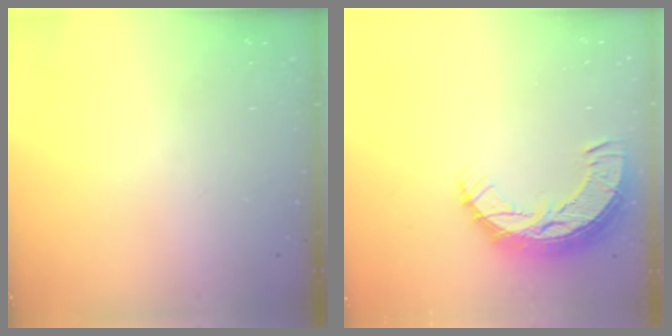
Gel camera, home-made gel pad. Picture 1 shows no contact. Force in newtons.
{"total": 11.1, "press": 11.0, "slide": 0.8}